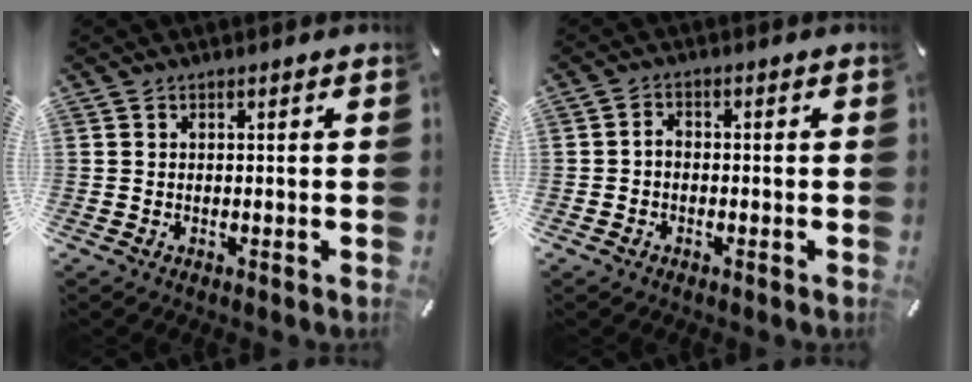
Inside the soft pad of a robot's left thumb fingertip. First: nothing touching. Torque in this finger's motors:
{"motor_torque": [0.15, -0.30, 0.03, -0.11, -0.03]}